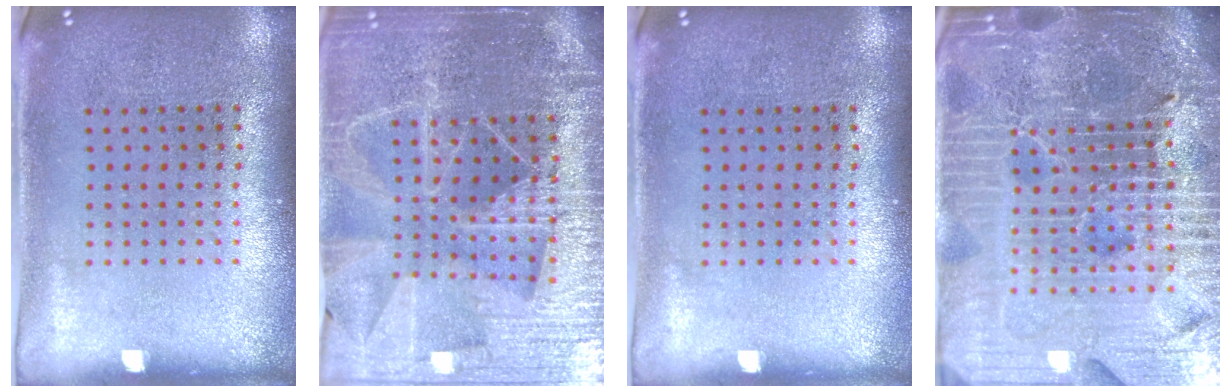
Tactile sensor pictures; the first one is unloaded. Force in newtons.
{"total": 5.2, "press": 4.7, "slide": 2.2}
{"total": 0.0}
{"total": 7.2, "press": 6.2, "slide": 3.7}